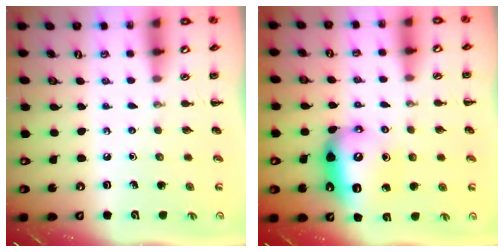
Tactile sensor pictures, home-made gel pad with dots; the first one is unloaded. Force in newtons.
{"total": 10.8, "press": 10.7, "slide": 1.3}